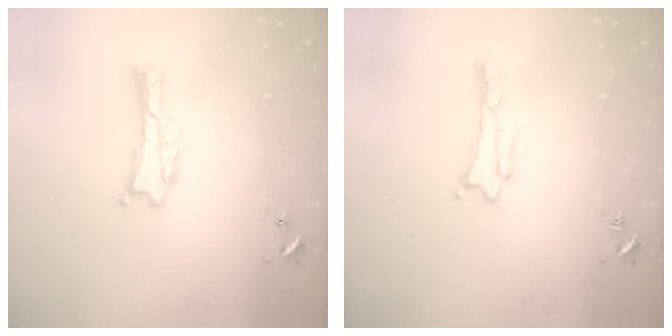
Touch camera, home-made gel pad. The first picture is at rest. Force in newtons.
{"total": 1.6, "press": 1.6, "slide": 0.2}